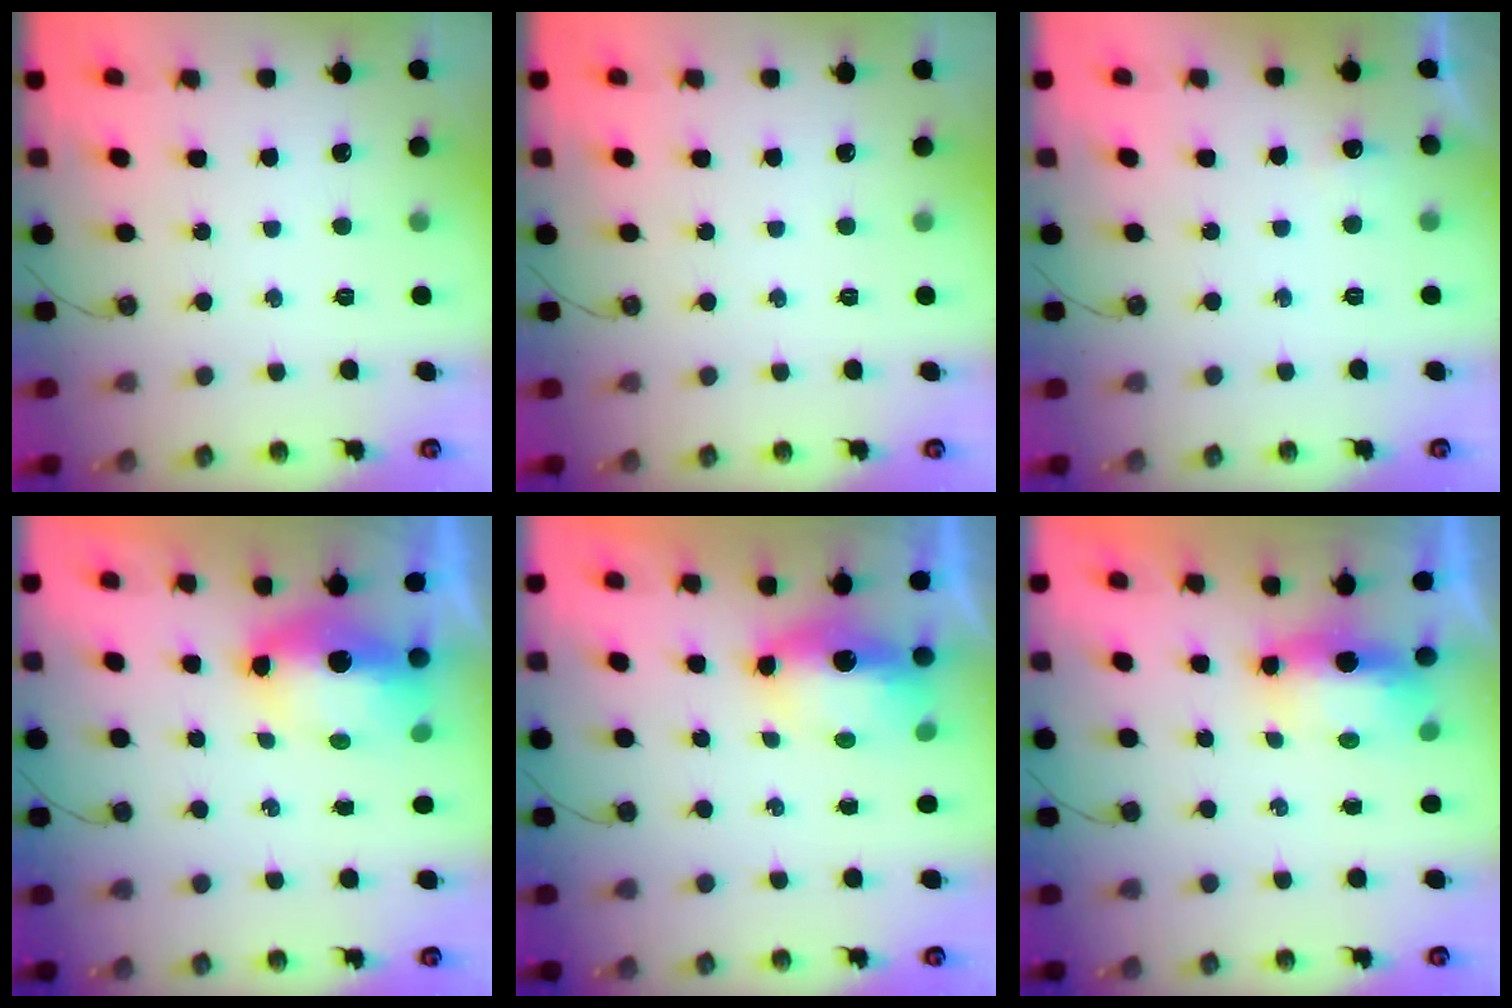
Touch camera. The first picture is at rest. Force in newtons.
{"total": 0.0}
{"total": 5.1, "press": 3.9, "slide": 3.3}
{"total": 8.4, "press": 8.3, "slide": 1.4}
{"total": 6.8, "press": 6.7, "slide": 1.1}
{"total": 7.0, "press": 6.6, "slide": 2.2}